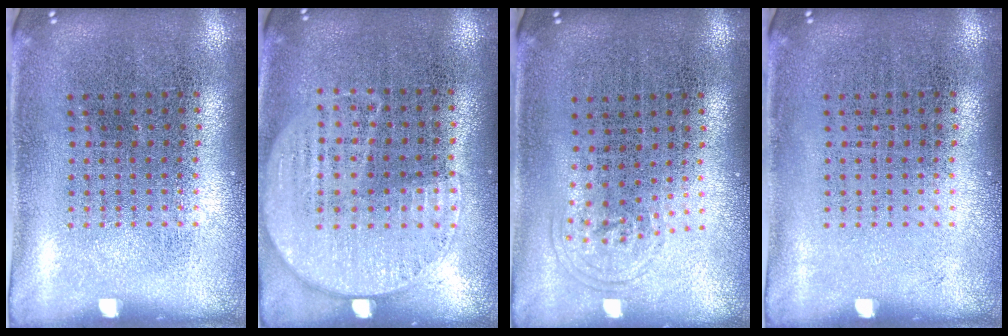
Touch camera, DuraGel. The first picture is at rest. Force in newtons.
{"total": 1.1, "press": 1.0, "slide": 0.5}
{"total": 0.7, "press": 0.5, "slide": 0.5}
{"total": 0.0}